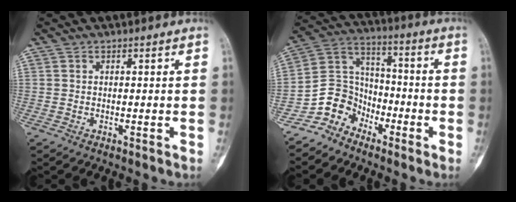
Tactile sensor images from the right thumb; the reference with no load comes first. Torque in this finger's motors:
{"motor_torque": [0.76, -0.68, 0.35, -1.40, -0.01]}